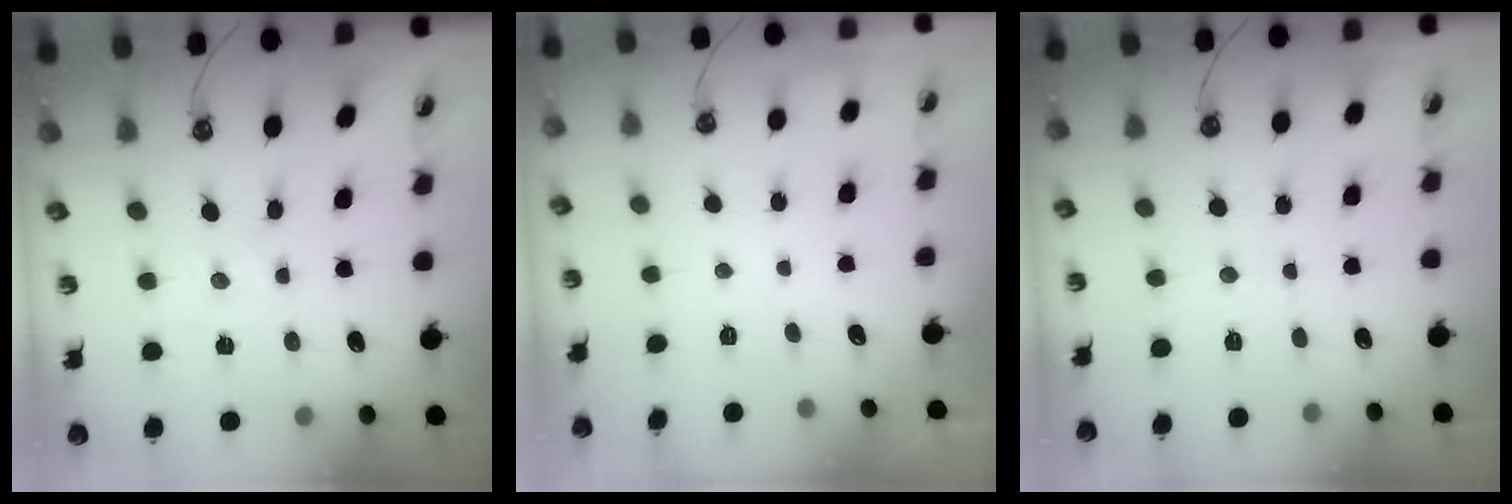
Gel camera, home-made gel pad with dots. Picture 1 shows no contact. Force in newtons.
{"total": 0.0}
{"total": 5.4, "press": 5.3, "slide": 0.6}